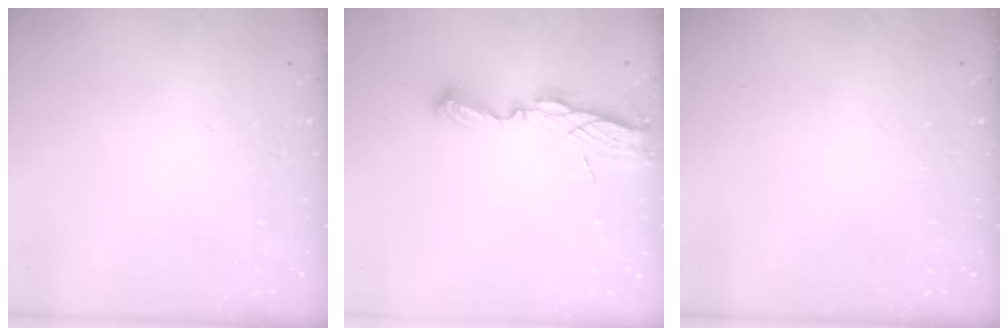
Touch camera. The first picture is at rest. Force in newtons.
{"total": 6.2, "press": 6.2, "slide": 0.0}
{"total": 0.0}